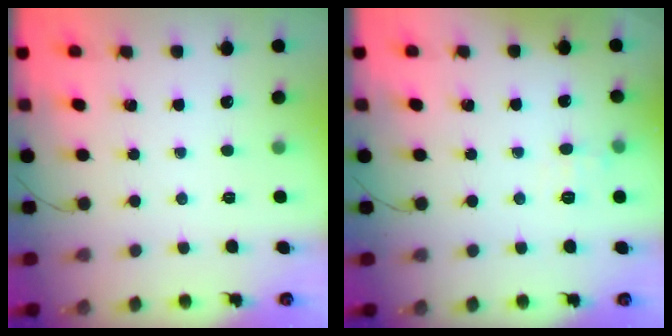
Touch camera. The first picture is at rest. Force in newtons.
{"total": 5.7, "press": 5.5, "slide": 1.7}